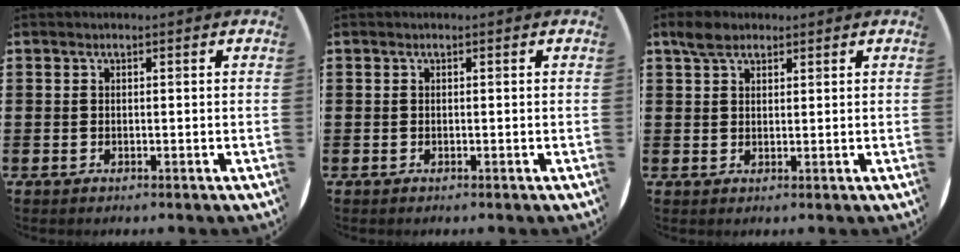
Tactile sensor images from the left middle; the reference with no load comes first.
{"total": 0.0}
{"total": 3.0, "force": [2.3, 1.4, 1.2], "torque": [-0.020, 0.004, 0.043]}